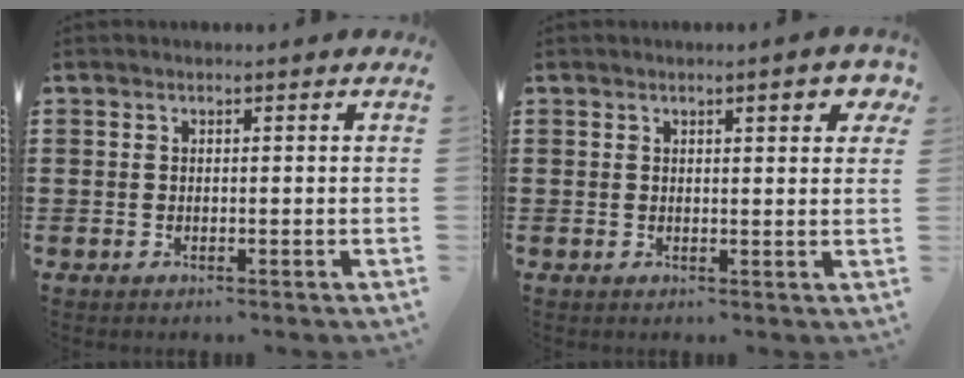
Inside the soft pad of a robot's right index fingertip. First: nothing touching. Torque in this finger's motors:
{"motor_torque": [0.18, -0.04, 0.06, 0.03]}